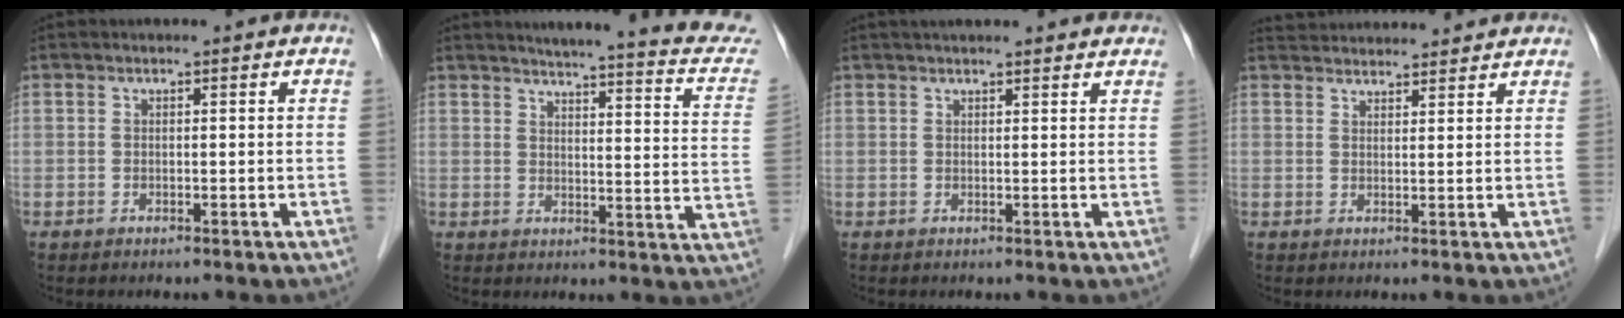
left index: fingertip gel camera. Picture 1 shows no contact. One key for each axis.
{"total": 19.8, "fx": 18.0, "fy": 1.3, "fz": 8.0, "tx": -0.096, "ty": -0.063, "tz": 0.191}
{"total": 10.3, "fx": 9.4, "fy": 1.5, "fz": 4.1, "tx": -0.047, "ty": 0.027, "tz": 0.106}
{"total": 9.9, "fx": 9.6, "fy": 1.4, "fz": 2.1, "tx": -0.031, "ty": 0.035, "tz": 0.131}